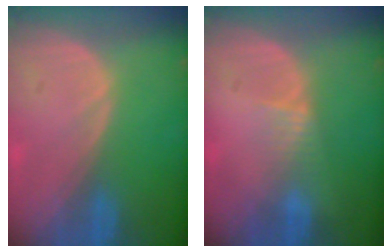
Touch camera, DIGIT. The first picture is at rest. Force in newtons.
{"total": 2.3, "press": 2.1, "slide": 1.0}